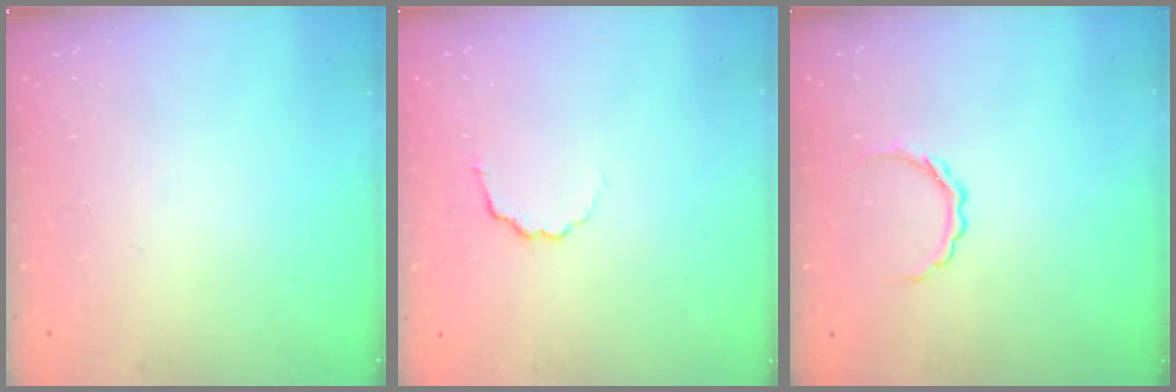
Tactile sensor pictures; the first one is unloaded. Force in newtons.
{"total": 3.3, "press": 3.1, "slide": 0.9}
{"total": 4.6, "press": 4.4, "slide": 1.2}